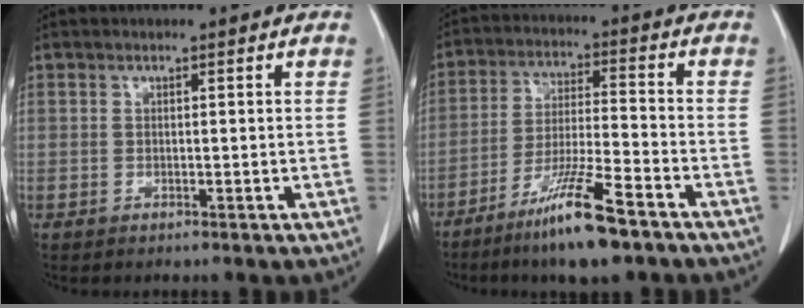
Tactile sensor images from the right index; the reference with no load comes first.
{"total": 11.7, "force": [-7.8, 0.5, 8.8], "torque": [-0.166, -0.028, -0.141]}